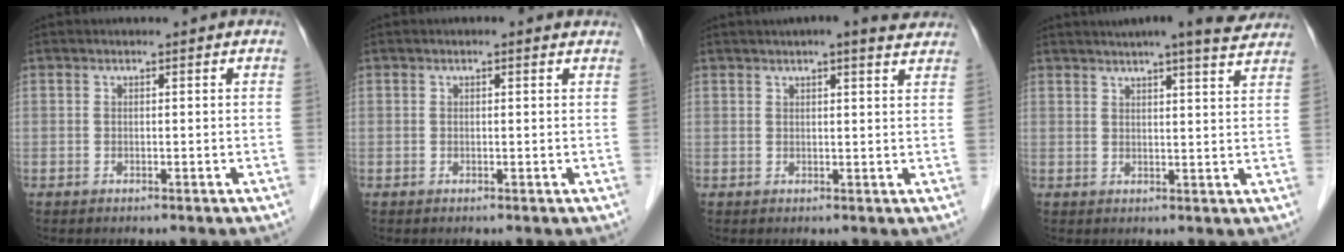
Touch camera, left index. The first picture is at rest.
{"total": 1.2, "force": [0.8, 0.4, 0.8], "torque": [-0.015, 0.011, 0.009]}
{"total": 7.5, "force": [6.3, 1.0, 3.9], "torque": [-0.050, 0.018, 0.069]}
{"total": 12.3, "force": [10.8, 0.9, 5.8], "torque": [-0.081, 0.008, 0.123]}